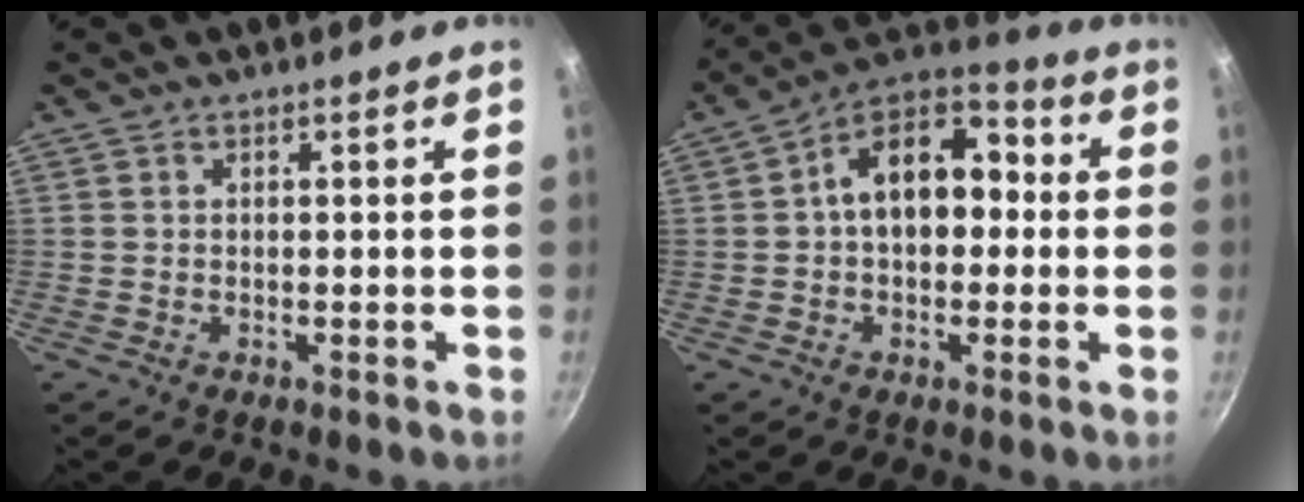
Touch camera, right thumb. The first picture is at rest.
{"total": 14.7, "force": [0.9, 9.9, 10.9], "torque": [-0.117, 0.044, -0.005]}